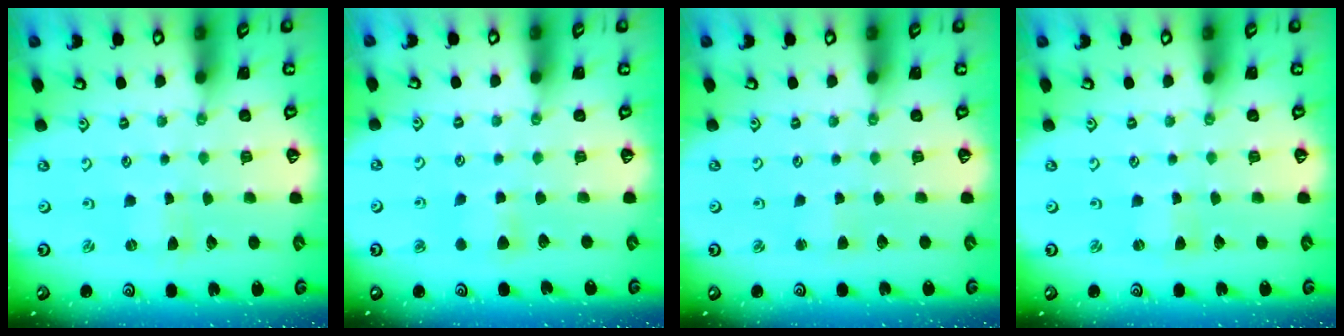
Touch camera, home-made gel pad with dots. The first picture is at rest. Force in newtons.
{"total": 5.2, "press": 5.1, "slide": 1.0}
{"total": 2.7, "press": 2.7, "slide": 0.2}
{"total": 0.0}